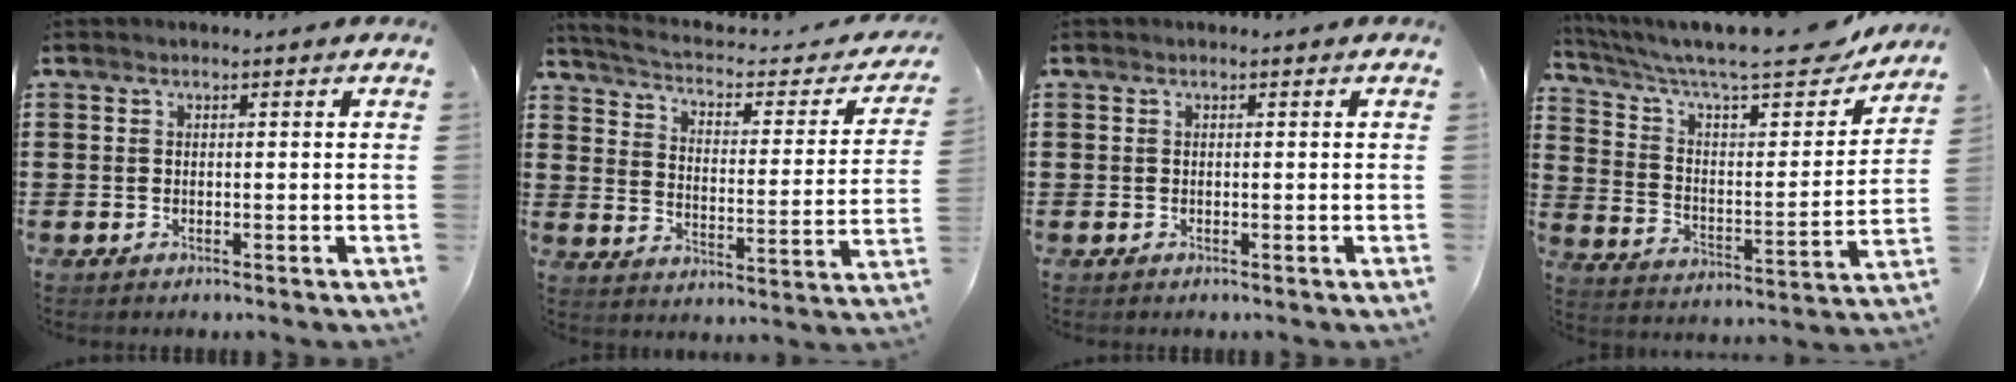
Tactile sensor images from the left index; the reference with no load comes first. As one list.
[{"total": 2.9, "force": [2.3, 0.7, 1.7], "torque": [-0.050, -0.023, 0.029]}, {"total": 0.0}, {"total": 11.1, "force": [9.2, 1.7, 5.9], "torque": [-0.128, -0.063, 0.150]}]